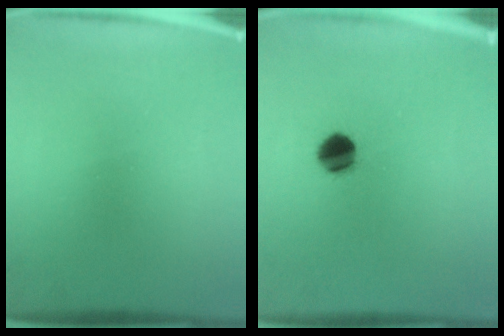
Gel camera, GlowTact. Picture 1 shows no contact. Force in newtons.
{"total": 6.4}